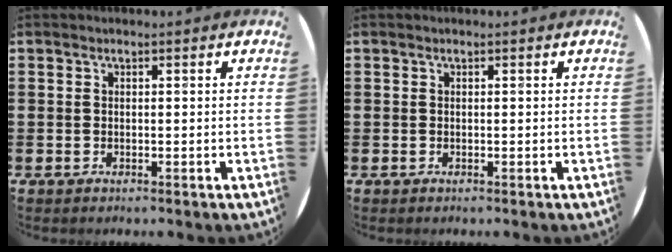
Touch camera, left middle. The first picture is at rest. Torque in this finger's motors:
{"motor_torque": [-0.10, 0.07, 0.01, -0.01]}